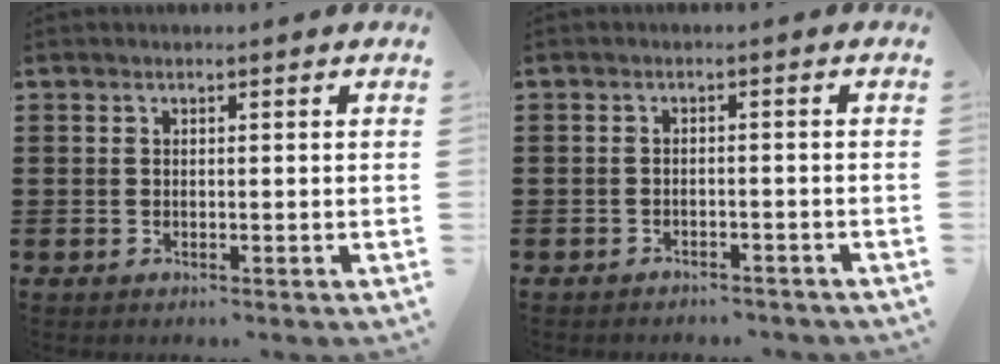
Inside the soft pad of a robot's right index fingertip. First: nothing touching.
{"total": 1.8, "force": [-1.8, 0.3, 0.0], "torque": [-0.007, -0.001, -0.040]}